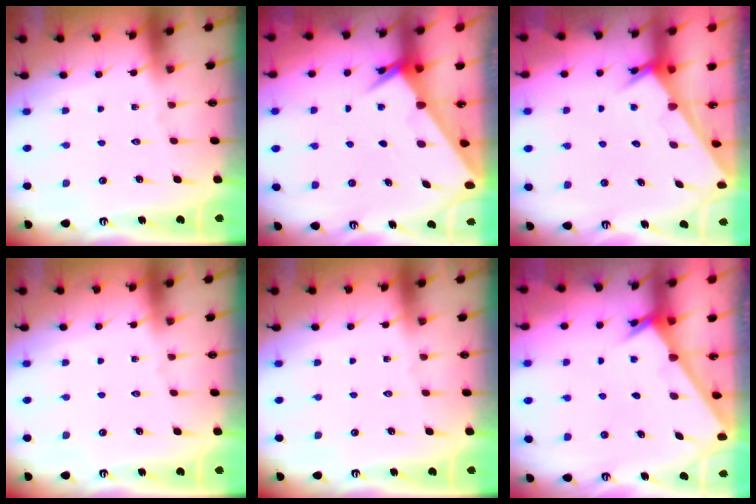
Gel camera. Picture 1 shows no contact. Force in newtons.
{"total": 2.6, "press": 2.6, "slide": 0.2}
{"total": 2.4, "press": 2.4, "slide": 0.1}
{"total": 0.0}
{"total": 0.0}
{"total": 2.4, "press": 2.4, "slide": 0.2}